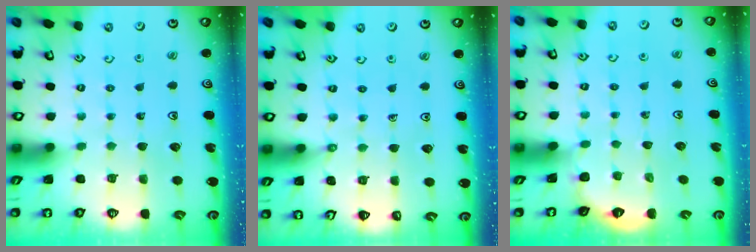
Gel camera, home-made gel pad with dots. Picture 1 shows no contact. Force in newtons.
{"total": 2.5, "press": 2.5, "slide": 0.4}
{"total": 2.0, "press": 2.0, "slide": 0.1}